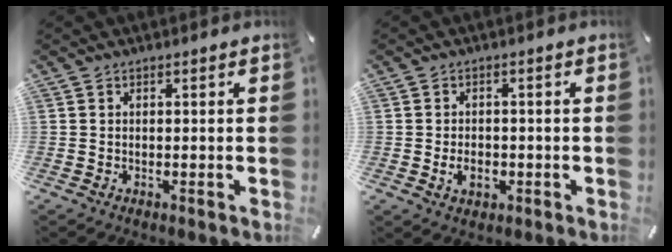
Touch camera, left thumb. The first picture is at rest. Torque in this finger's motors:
{"motor_torque": [0.23, 0.24, 0.23, 0.04, 0.02]}